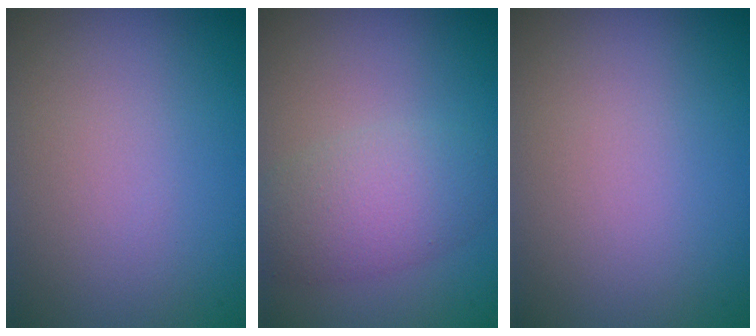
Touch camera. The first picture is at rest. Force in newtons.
{"total": 4.1, "press": 4.1, "slide": 0.2}
{"total": 0.0}